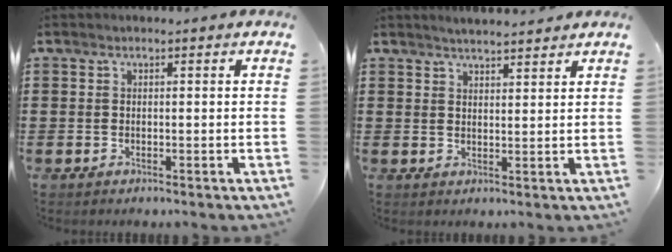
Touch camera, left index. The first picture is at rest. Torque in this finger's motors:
{"motor_torque": [0.00, -0.01, -0.06, 0.02]}